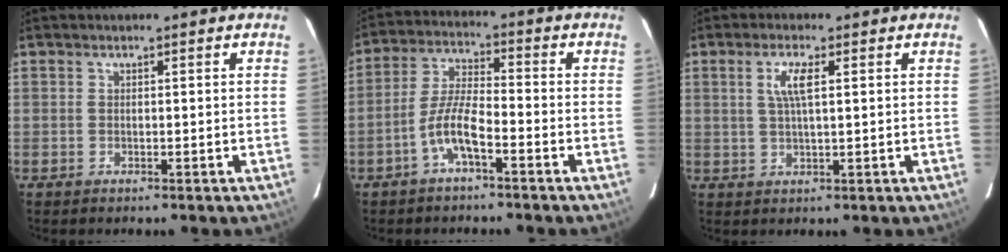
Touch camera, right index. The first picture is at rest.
{"total": 6.5, "force": [-3.7, 1.3, 5.2], "torque": [-0.115, 0.011, -0.070]}
{"total": 4.1, "force": [1.3, 0.7, 3.9], "torque": [-0.076, 0.002, 0.024]}